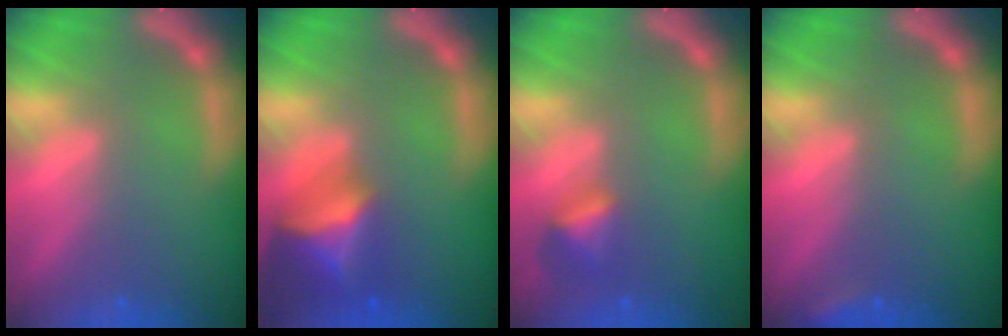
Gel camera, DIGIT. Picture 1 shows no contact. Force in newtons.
{"total": 6.4}
{"total": 2.4}
{"total": 1.4}